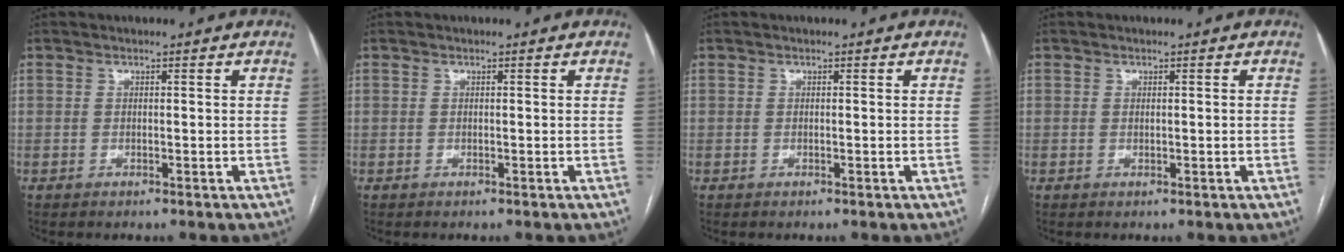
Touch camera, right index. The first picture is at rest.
{"total": 0.0}
{"total": 0.0}
{"total": 0.7, "force": [0.0, 0.1, 0.7], "torque": [-0.016, -0.001, 0.004]}